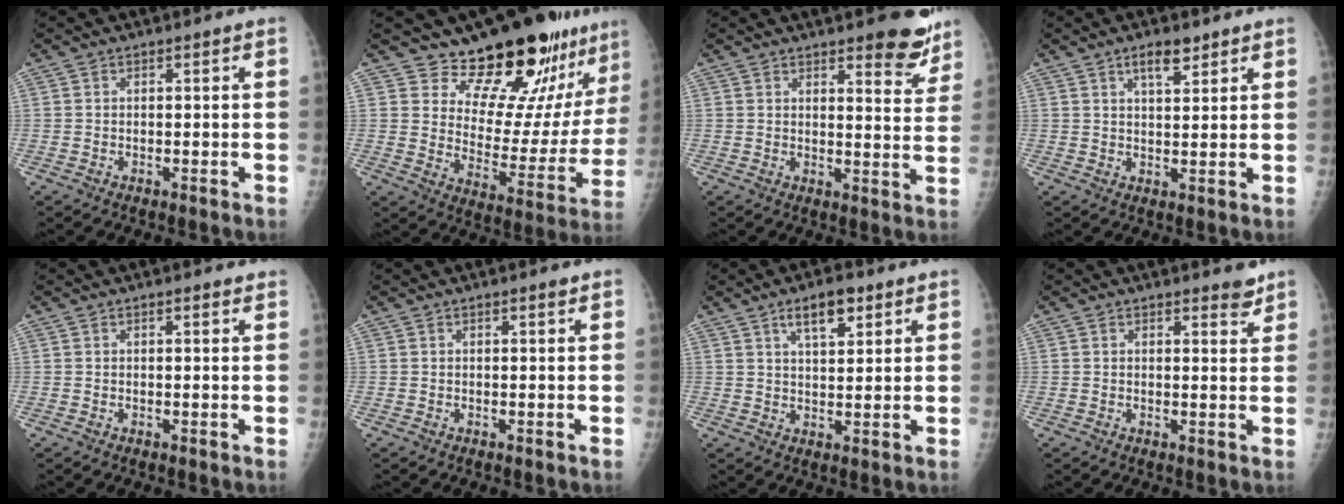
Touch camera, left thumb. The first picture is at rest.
{"total": 19.5, "force": [16.8, 6.2, 7.8], "torque": [-0.047, -0.146, 0.226]}
{"total": 8.3, "force": [6.1, 2.5, 5.0], "torque": [-0.032, -0.041, 0.074]}
{"total": 4.3, "force": [2.9, 1.6, 2.8], "torque": [-0.031, -0.017, 0.049]}
{"total": 1.3, "force": [0.9, 0.4, 0.8], "torque": [-0.010, -0.002, 0.011]}
{"total": 0.7, "force": [0.5, 0.0, 0.5], "torque": [-0.008, -0.002, 0.007]}
{"total": 6.4, "force": [3.7, 2.6, 4.6], "torque": [-0.057, -0.016, 0.061]}
{"total": 2.4, "force": [2.1, 0.7, 1.0], "torque": [-0.002, -0.016, 0.025]}